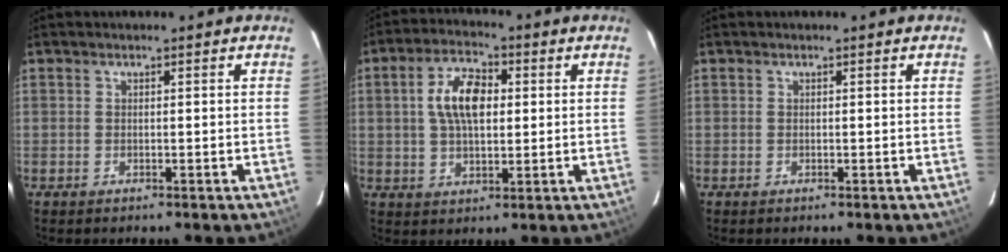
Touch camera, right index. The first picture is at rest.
{"total": 9.3, "force": [1.6, 5.0, 7.7], "torque": [-0.143, 0.017, 0.029]}
{"total": 0.0}